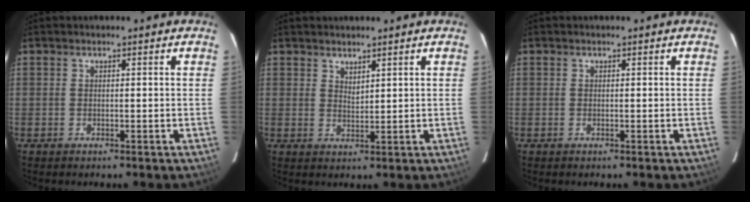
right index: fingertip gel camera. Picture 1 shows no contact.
{"total": 1.9, "force": [1.7, 0.5, 0.7], "torque": [-0.011, 0.000, 0.031]}
{"total": 0.0}